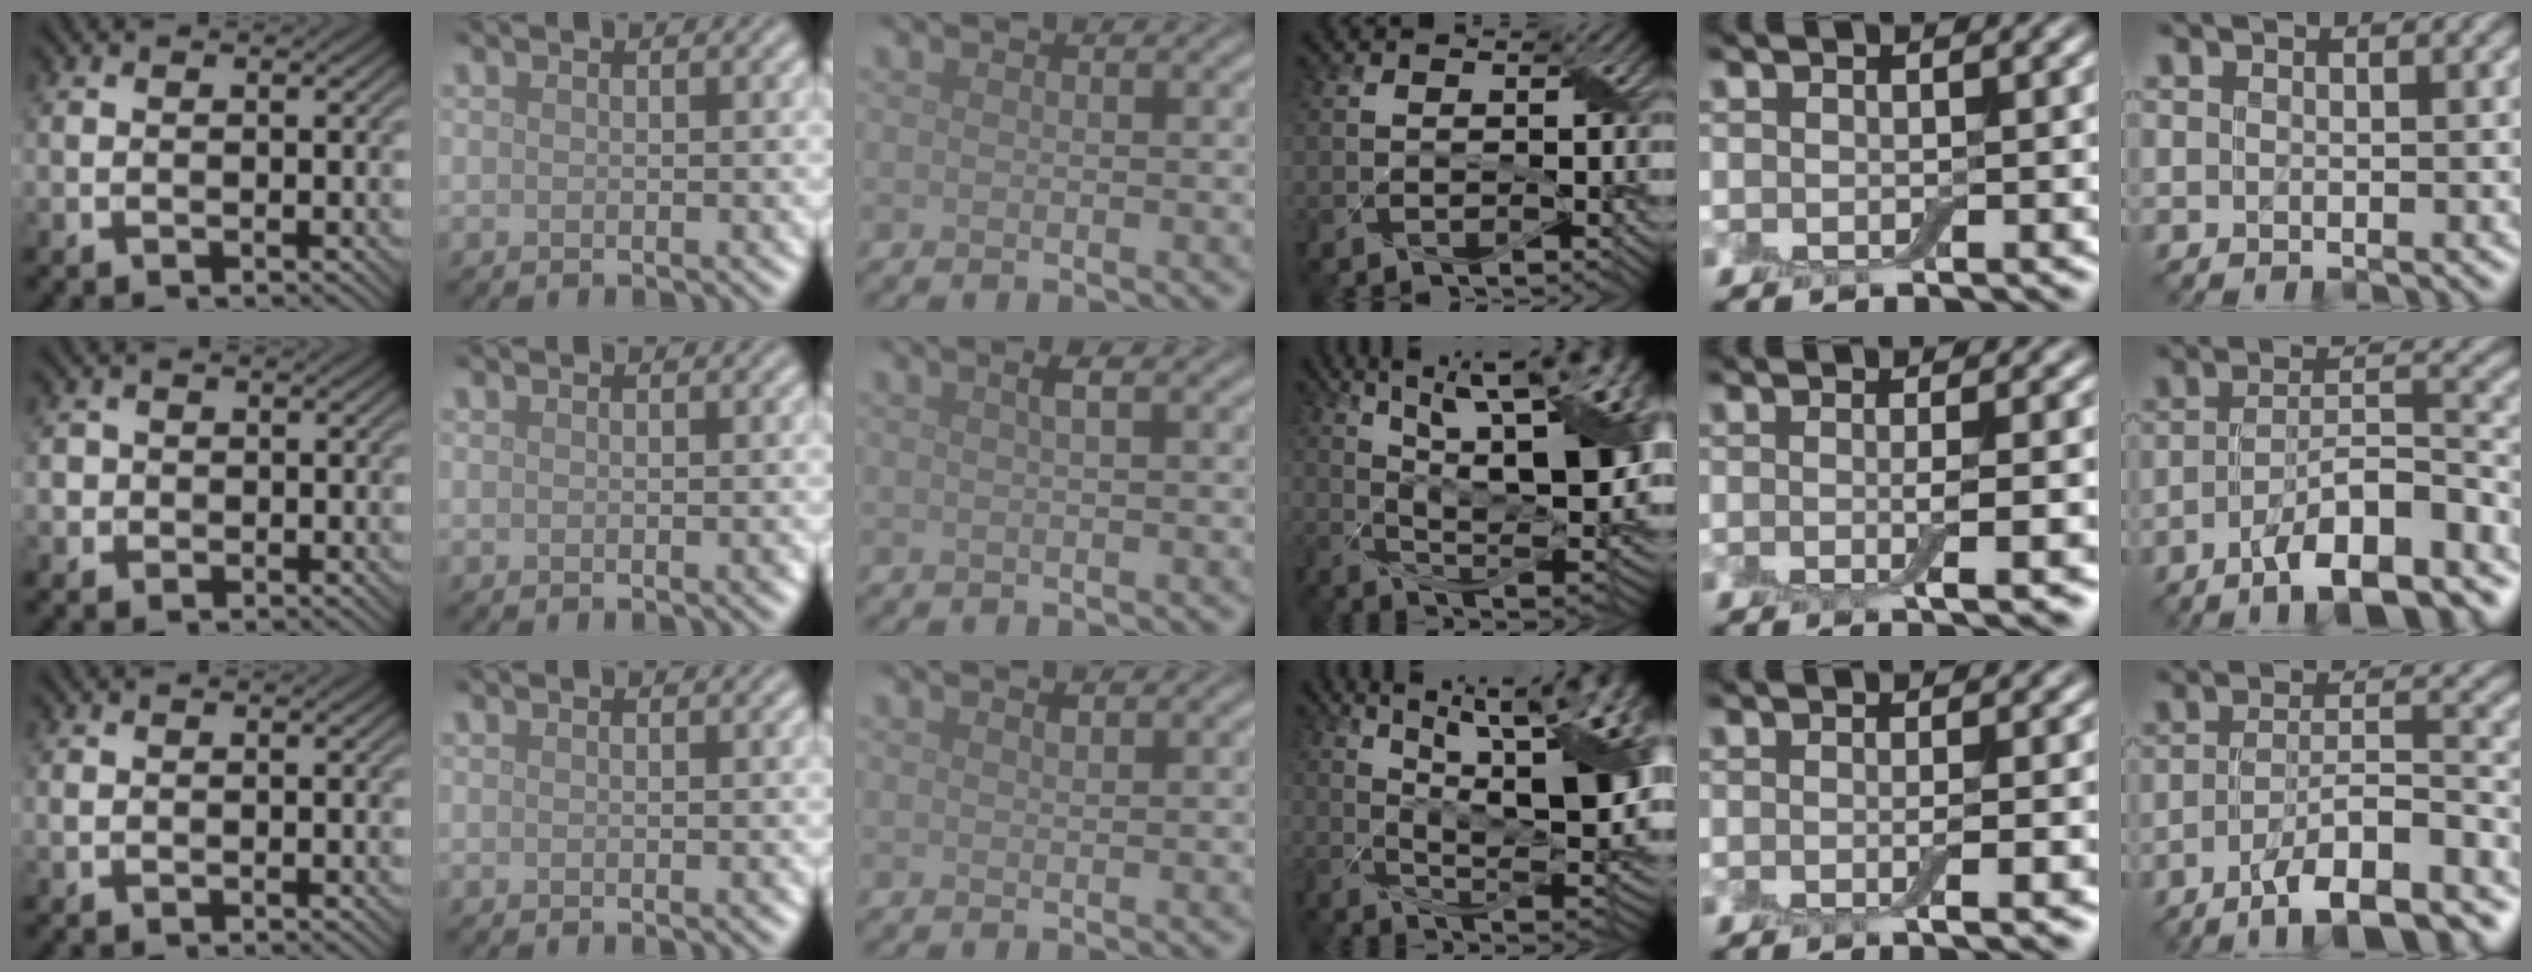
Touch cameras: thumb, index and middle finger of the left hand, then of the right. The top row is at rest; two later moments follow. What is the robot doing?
{"motion": "wrap", "object": "adhesive wrap"}